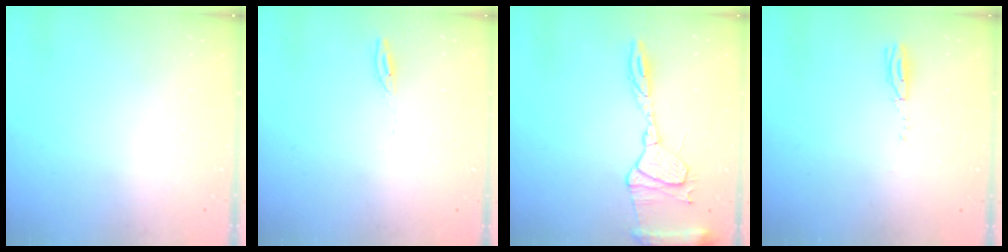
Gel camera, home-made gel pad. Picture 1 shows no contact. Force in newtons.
{"total": 2.7, "press": 2.7, "slide": 0.2}
{"total": 13.4, "press": 13.4, "slide": 1.1}
{"total": 3.5, "press": 2.8, "slide": 2.2}